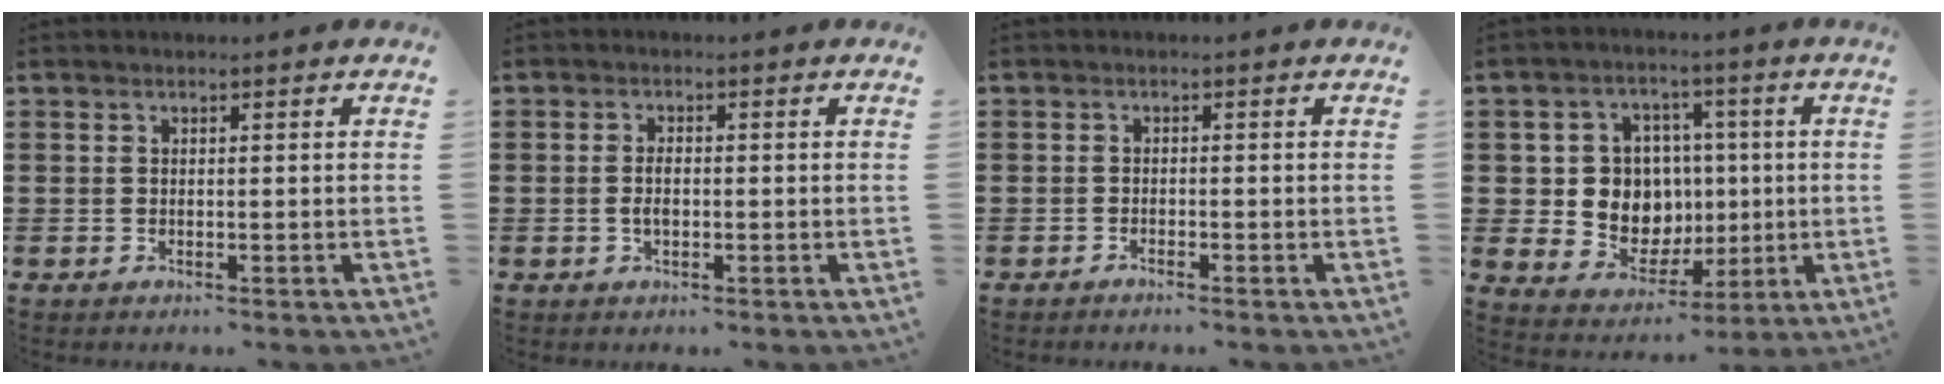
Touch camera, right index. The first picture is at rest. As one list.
[{"total": 2.2, "force": [-0.3, 1.2, 1.9], "torque": [-0.037, 0.002, -0.005]}, {"total": 1.0, "force": [-1.0, -0.2, 0.1], "torque": [-0.003, -0.003, -0.019]}, {"total": 10.0, "force": [0.5, 9.1, 4.0], "torque": [-0.096, 0.010, 0.020]}]